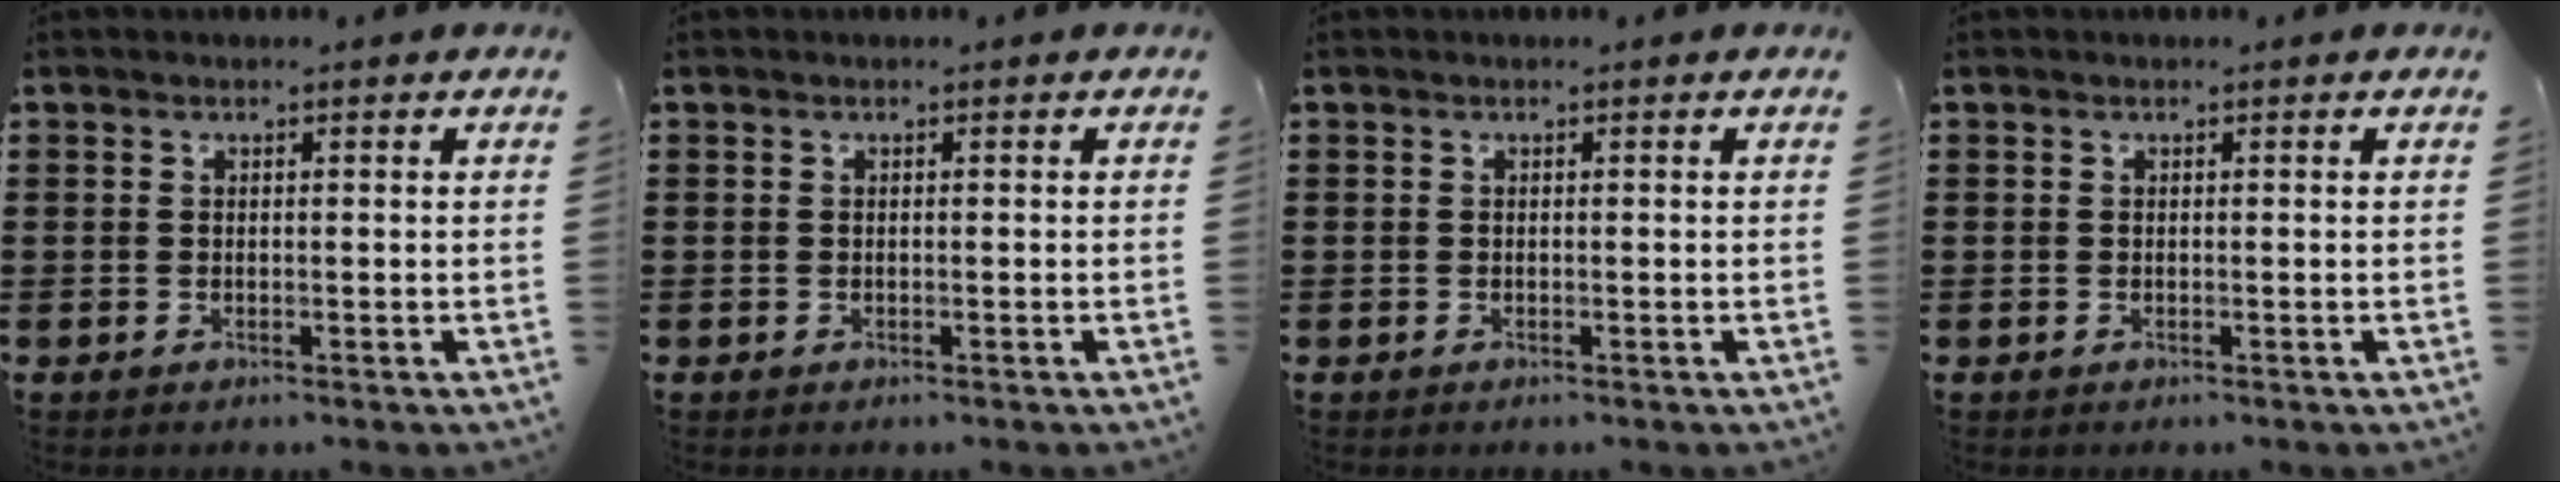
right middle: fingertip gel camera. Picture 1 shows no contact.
{"total": 0.0}
{"total": 0.0}
{"total": 0.0}